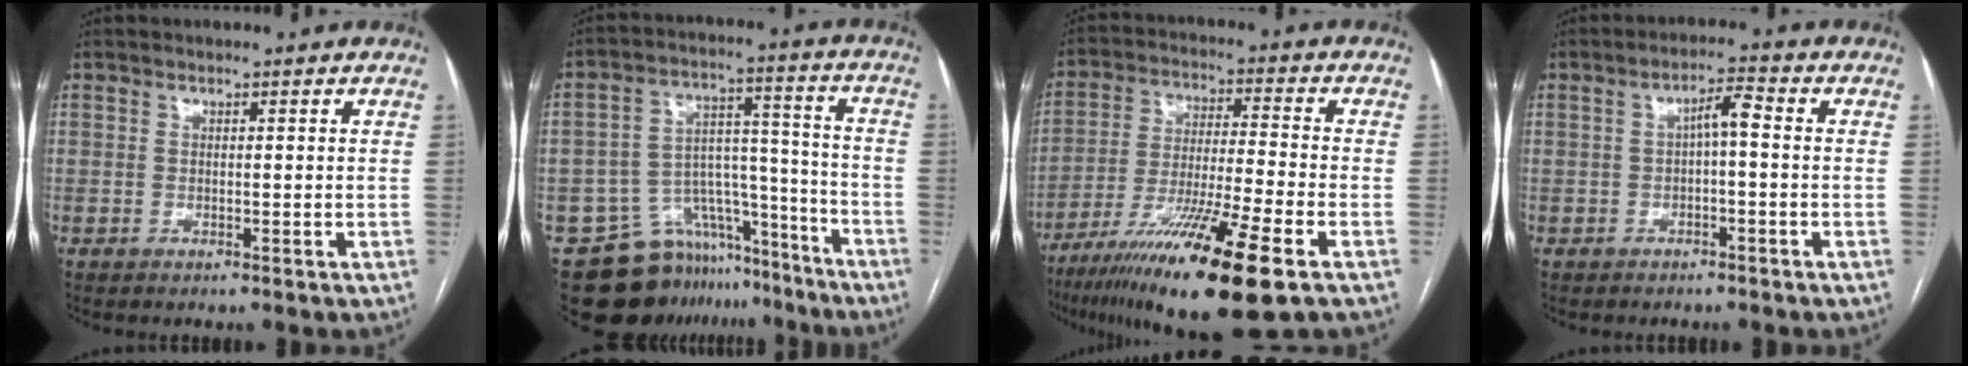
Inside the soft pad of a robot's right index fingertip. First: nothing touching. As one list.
[{"total": 15.1, "force": [-12.4, 7.9, 3.0], "torque": [-0.037, 0.067, -0.186]}, {"total": 18.9, "force": [-11.2, 0.4, 15.2], "torque": [-0.255, -0.046, -0.193]}, {"total": 3.6, "force": [-0.1, 0.7, 3.5], "torque": [-0.058, 0.016, -0.002]}]